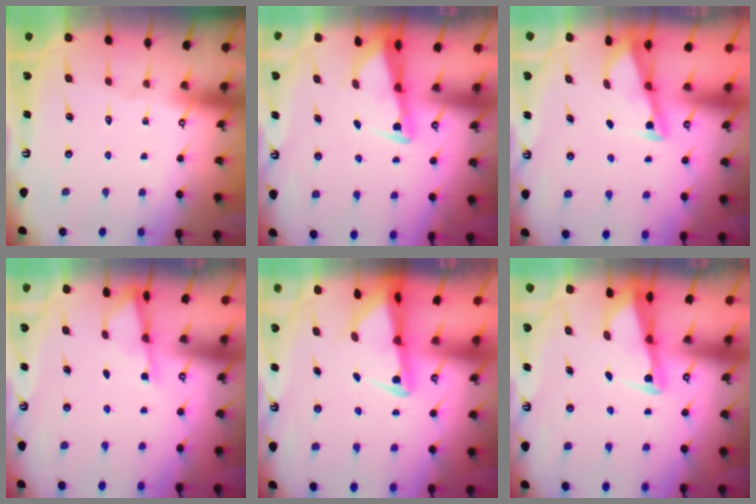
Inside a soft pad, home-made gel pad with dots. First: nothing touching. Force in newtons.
{"total": 2.5, "press": 2.5, "slide": 0.5}
{"total": 2.9, "press": 2.9, "slide": 0.4}
{"total": 1.8, "press": 1.7, "slide": 0.4}
{"total": 2.6, "press": 2.5, "slide": 0.5}
{"total": 2.5, "press": 2.5, "slide": 0.5}